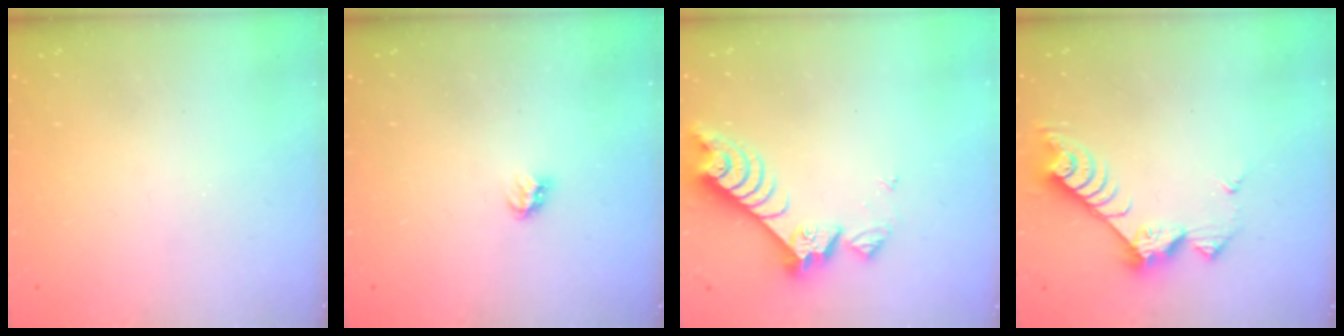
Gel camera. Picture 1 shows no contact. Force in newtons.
{"total": 2.8, "press": 2.8, "slide": 0.5}
{"total": 8.5, "press": 8.4, "slide": 0.8}
{"total": 8.4, "press": 8.3, "slide": 0.7}